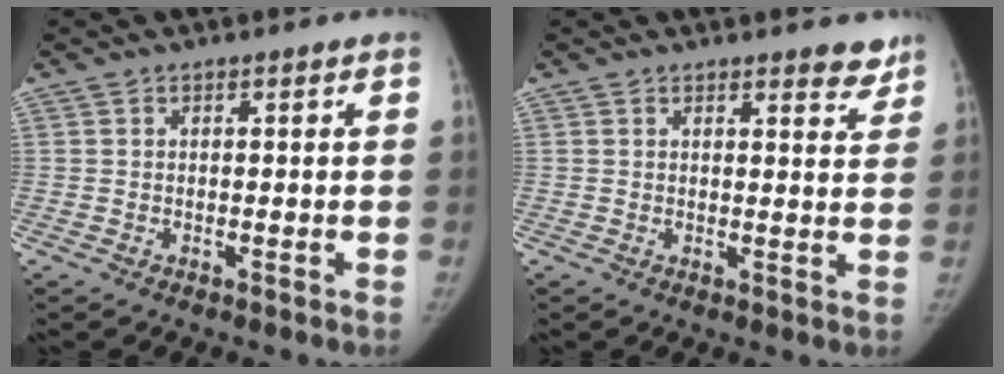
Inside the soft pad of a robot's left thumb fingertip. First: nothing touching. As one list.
[{"total": 3.7, "force": [3.0, 1.3, 1.6], "torque": [0.002, -0.019, 0.032]}]